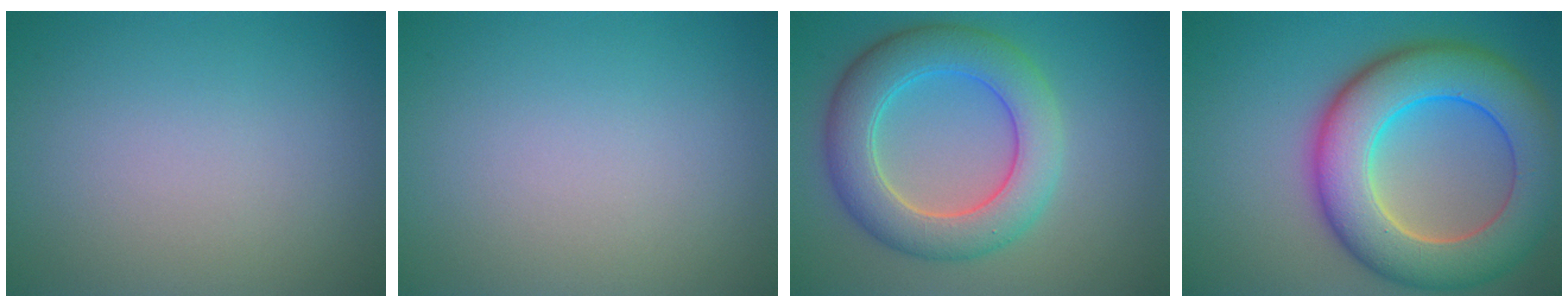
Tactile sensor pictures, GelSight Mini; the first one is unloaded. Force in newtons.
{"total": 0.0}
{"total": 7.1, "press": 7.1, "slide": 0.1}
{"total": 11.1, "press": 11.1, "slide": 0.6}